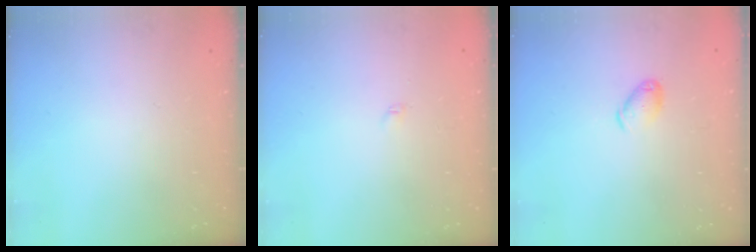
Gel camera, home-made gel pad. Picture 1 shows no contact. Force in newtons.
{"total": 2.1, "press": 2.0, "slide": 0.3}
{"total": 6.4, "press": 6.4, "slide": 1.0}